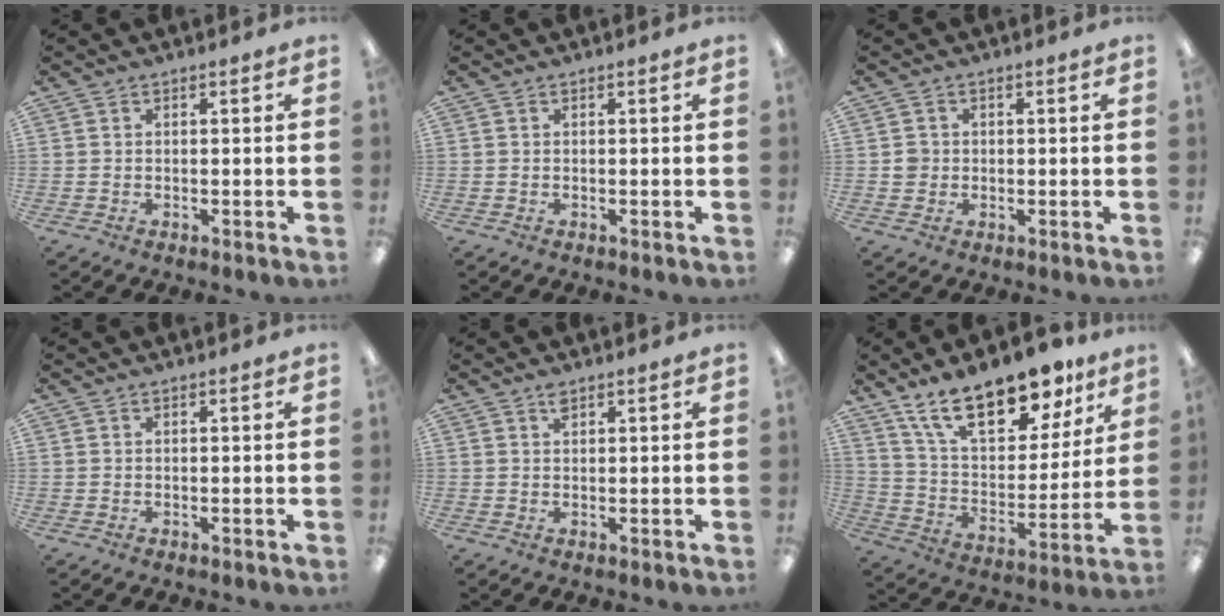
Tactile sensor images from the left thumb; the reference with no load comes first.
{"total": 0.0}
{"total": 2.4, "force": [0.0, 2.4, 0.6], "torque": [-0.004, 0.001, -0.004]}
{"total": 0.0}
{"total": 1.6, "force": [1.2, 0.7, 0.8], "torque": [-0.012, -0.002, 0.020]}
{"total": 22.1, "force": [15.6, 9.7, 12.3], "torque": [-0.205, -0.087, 0.270]}